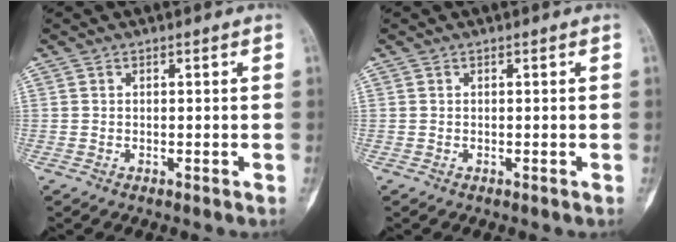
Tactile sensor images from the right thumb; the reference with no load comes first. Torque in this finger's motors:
{"motor_torque": [0.01, 0.01, 0.00, 0.00, 0.00]}